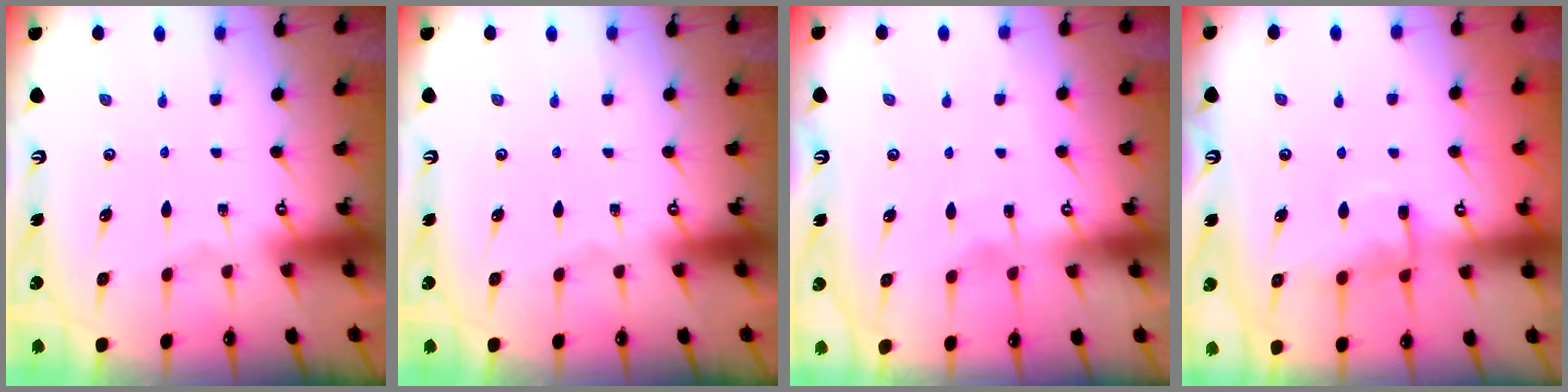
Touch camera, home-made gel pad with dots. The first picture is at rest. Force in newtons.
{"total": 0.0}
{"total": 2.2, "press": 2.1, "slide": 0.3}
{"total": 8.6, "press": 8.5, "slide": 0.9}